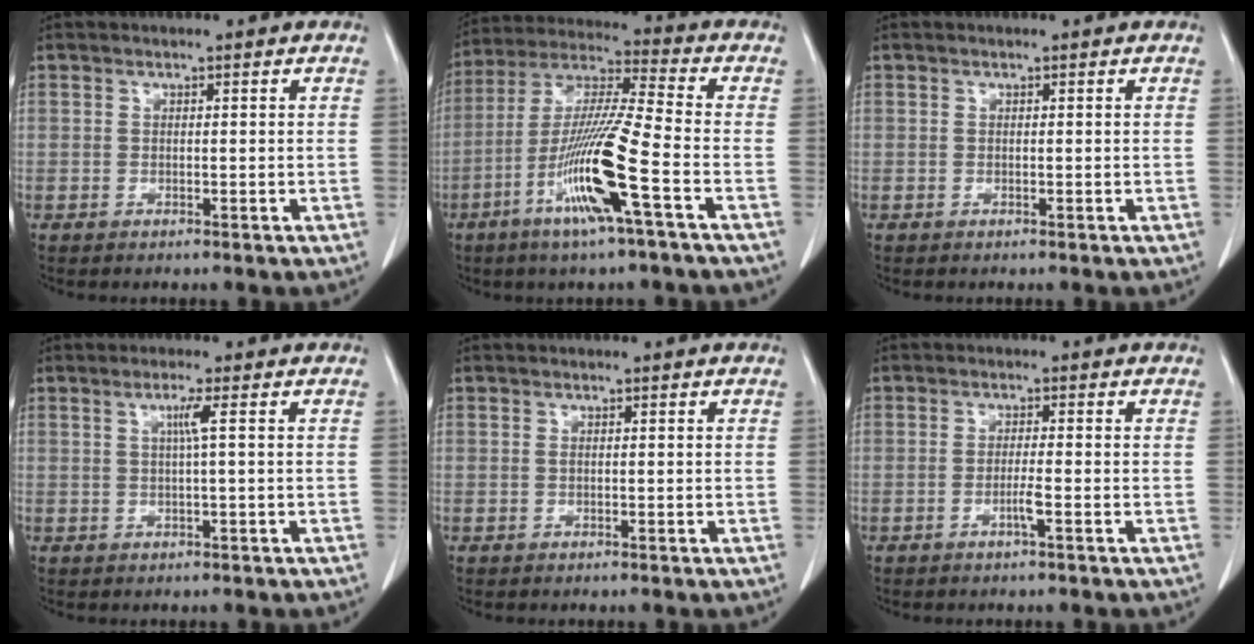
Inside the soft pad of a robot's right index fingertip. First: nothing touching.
{"total": 14.8, "force": [-6.0, -0.5, 13.5], "torque": [-0.274, -0.015, -0.120]}
{"total": 0.0}
{"total": 2.1, "force": [0.5, -0.7, 2.0], "torque": [-0.041, -0.001, 0.011]}
{"total": 0.0}
{"total": 2.0, "force": [-1.0, -0.4, 1.8], "torque": [-0.035, -0.002, -0.021]}